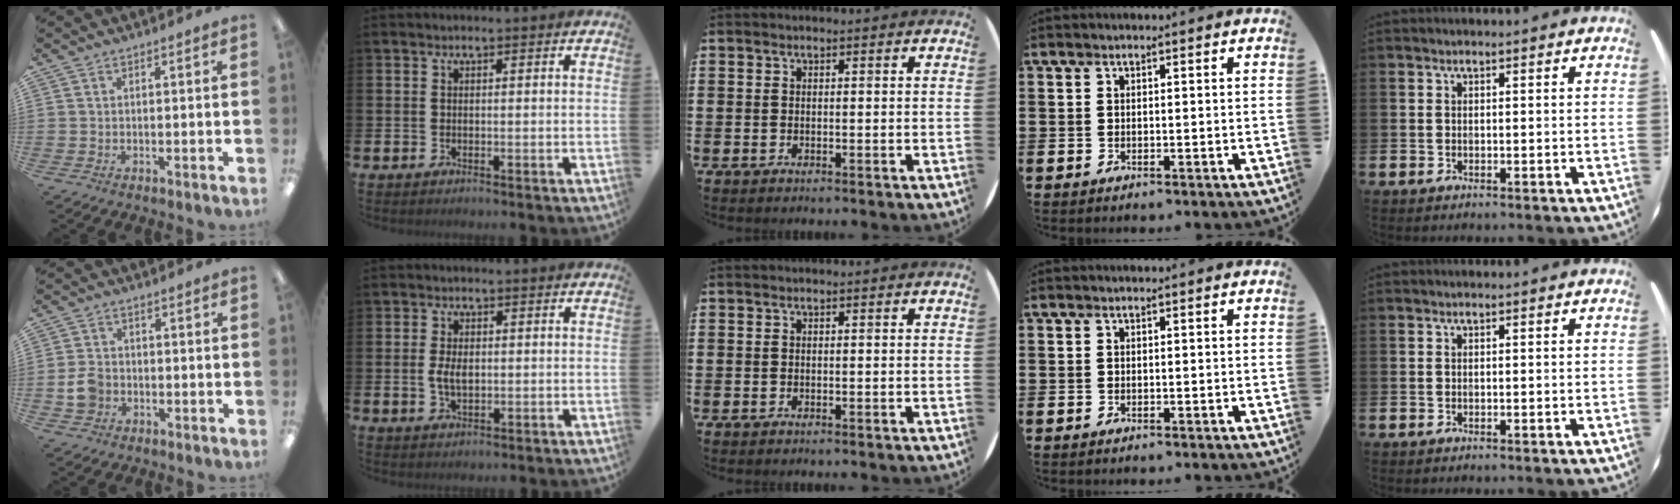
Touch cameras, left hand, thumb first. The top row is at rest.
{"thumb": {"total": 5.0, "force": [-1.3, 4.1, 2.5], "torque": [-0.048, 0.009, -0.022]}, "index": {"total": 3.2, "force": [0.1, 1.9, 2.7], "torque": [-0.040, 0.004, -0.003]}}